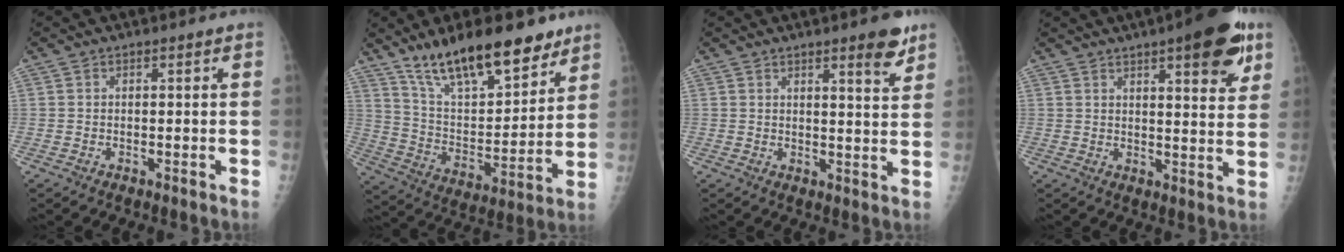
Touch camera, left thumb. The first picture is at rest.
{"total": 20.7, "force": [14.8, 7.2, 12.4], "torque": [-0.162, -0.074, 0.256]}
{"total": 6.0, "force": [4.0, 1.0, 4.3], "torque": [-0.051, -0.026, 0.052]}
{"total": 13.6, "force": [7.5, 3.7, 10.7], "torque": [-0.114, -0.028, 0.095]}